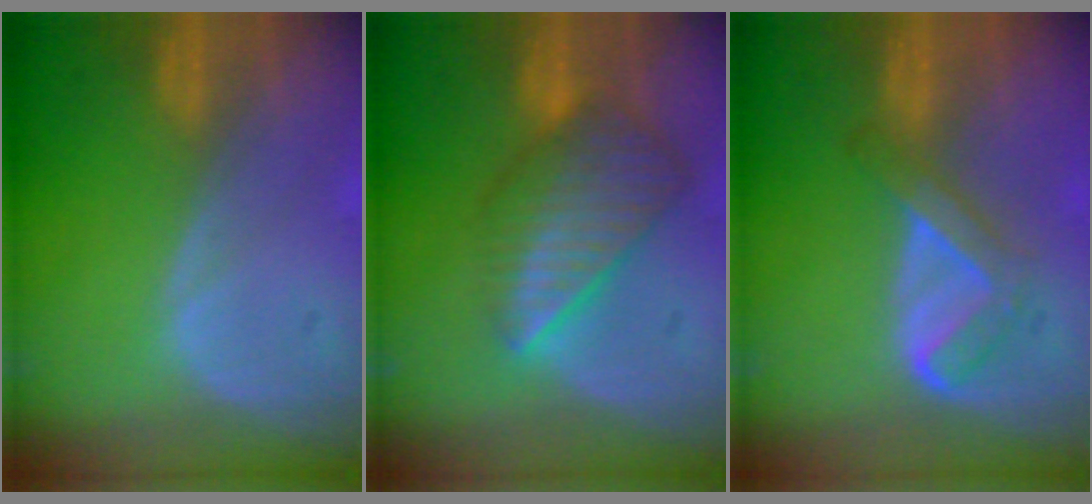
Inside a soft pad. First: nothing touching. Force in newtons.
{"total": 8.8, "press": 7.7, "slide": 4.4}
{"total": 5.5, "press": 4.6, "slide": 3.0}